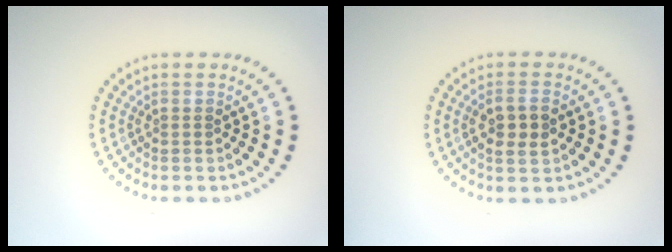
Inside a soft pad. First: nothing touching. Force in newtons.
{"total": 2.7, "press": 2.7, "slide": 0.6}